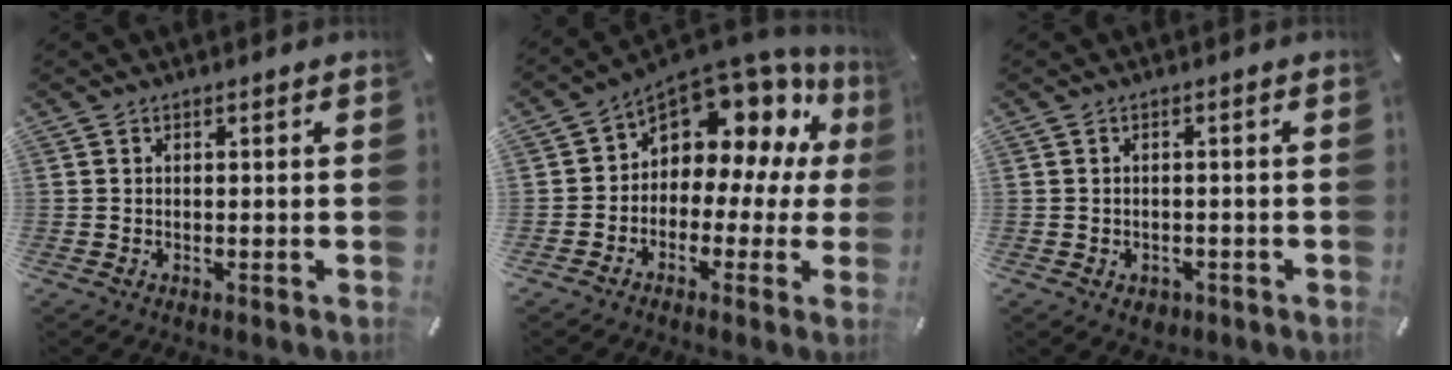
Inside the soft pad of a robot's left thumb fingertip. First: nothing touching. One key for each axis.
{"total": 11.6, "fx": 6.4, "fy": 7.3, "fz": 6.2, "tx": -0.093, "ty": -0.067, "tz": 0.107}
{"total": 2.0, "fx": -0.9, "fy": 1.6, "fz": 0.7, "tx": -0.010, "ty": 0.005, "tz": -0.019}